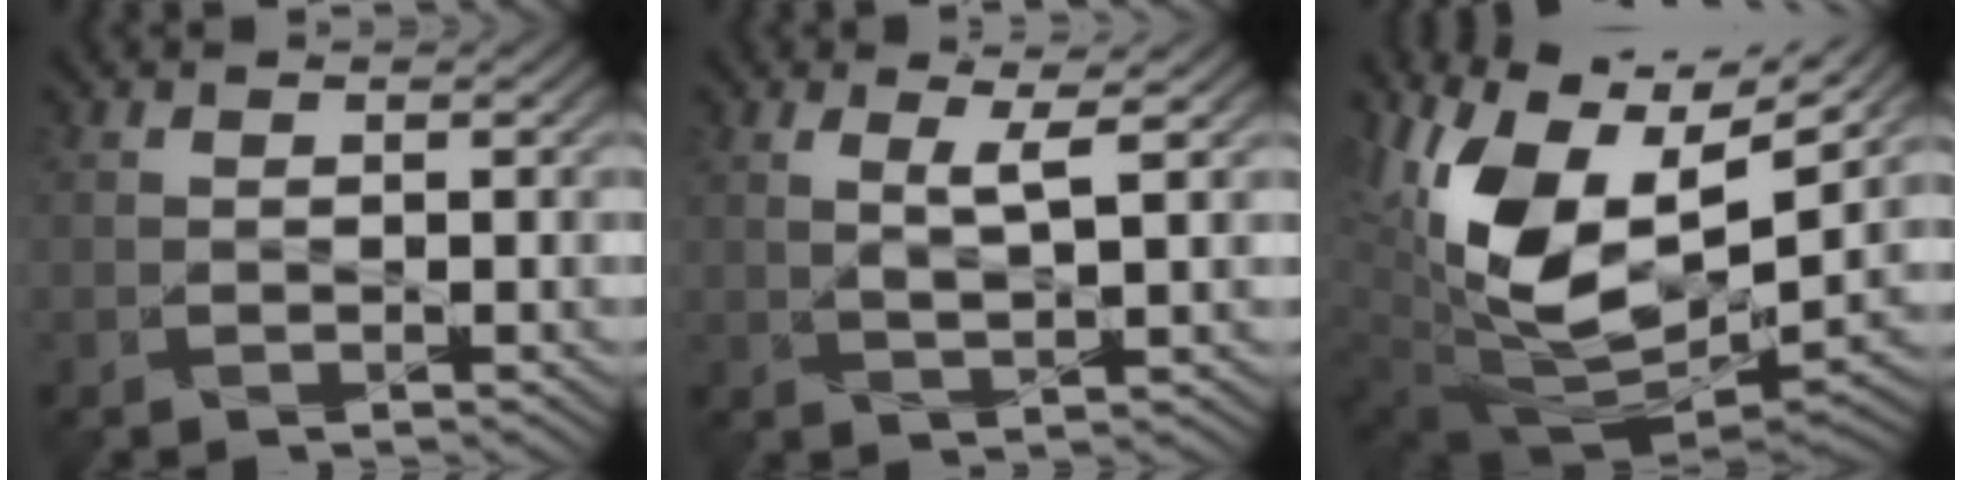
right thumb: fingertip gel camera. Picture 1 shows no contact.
{"total": 2.8, "force": [1.5, -0.1, 2.4], "torque": [-0.054, 0.000, 0.032]}
{"total": 16.2, "force": [3.8, 9.7, 12.4], "torque": [-0.267, -0.013, 0.084]}